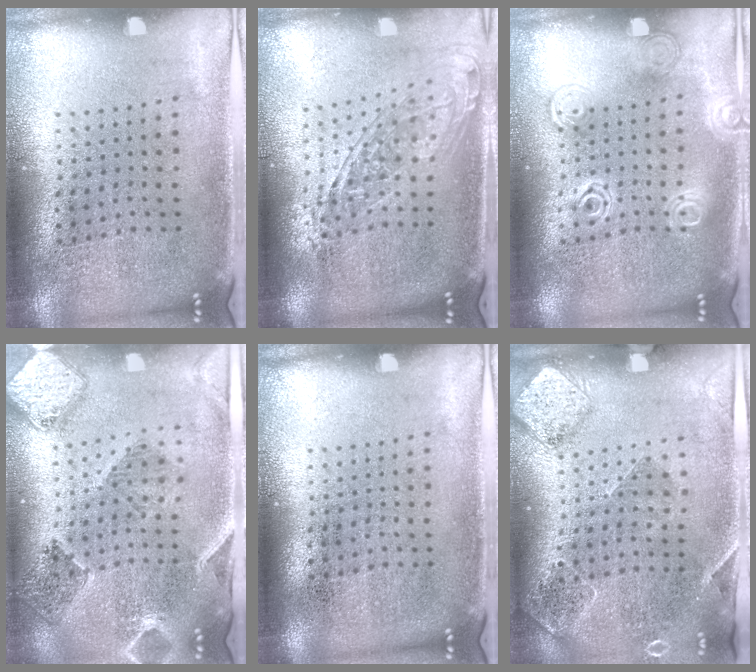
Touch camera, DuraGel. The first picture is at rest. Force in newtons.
{"total": 1.5, "press": 1.2, "slide": 0.9}
{"total": 2.1, "press": 2.0, "slide": 0.3}
{"total": 1.5, "press": 1.5, "slide": 0.2}
{"total": 0.0}
{"total": 1.6, "press": 1.5, "slide": 0.3}